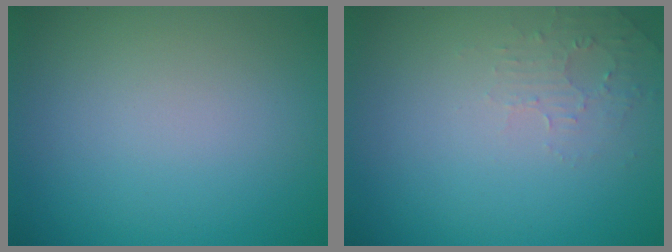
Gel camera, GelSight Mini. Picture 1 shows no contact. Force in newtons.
{"total": 1.6, "press": 1.6, "slide": 0.4}